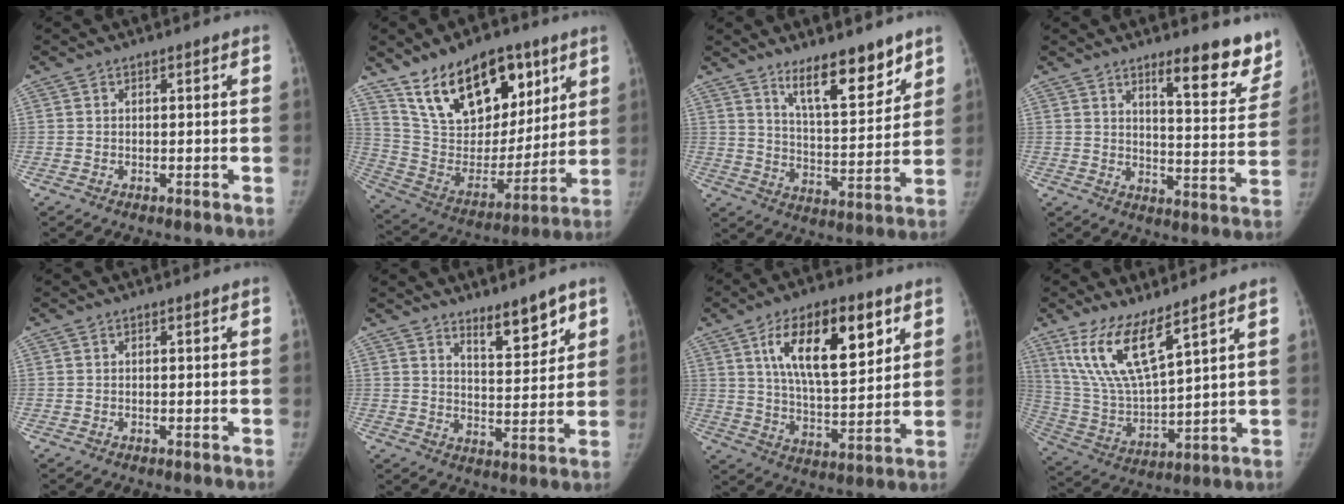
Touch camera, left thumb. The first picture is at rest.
{"total": 23.9, "force": [14.2, 12.9, 14.2], "torque": [-0.194, -0.051, 0.257]}
{"total": 12.8, "force": [9.1, 3.8, 8.1], "torque": [-0.097, -0.072, 0.156]}
{"total": 14.1, "force": [10.3, 3.6, 8.9], "torque": [-0.066, -0.072, 0.135]}
{"total": 0.0}
{"total": 7.7, "force": [5.7, 2.4, 4.6], "torque": [-0.045, -0.048, 0.090]}
{"total": 18.1, "force": [7.8, 7.5, 14.5], "torque": [-0.204, -0.029, 0.136]}
{"total": 14.0, "force": [8.8, 3.5, 10.2], "torque": [-0.201, -0.048, 0.192]}